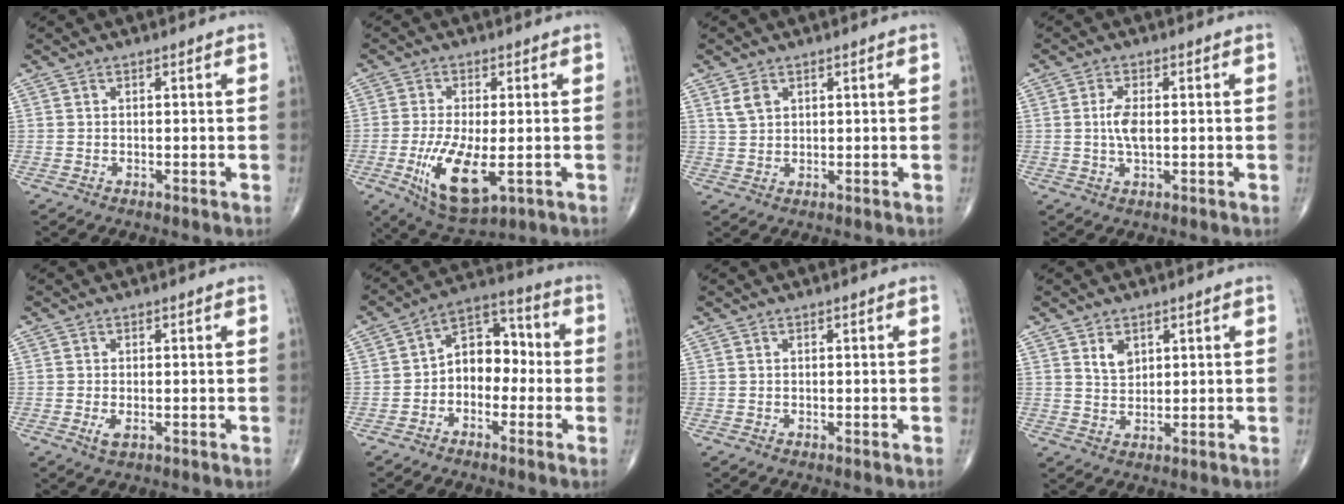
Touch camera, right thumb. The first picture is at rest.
{"total": 11.7, "force": [-2.9, 4.6, 10.4], "torque": [-0.195, -0.022, -0.039]}
{"total": 3.0, "force": [1.6, 2.0, 1.6], "torque": [-0.028, -0.003, 0.037]}
{"total": 4.1, "force": [0.1, 1.7, 3.7], "torque": [-0.079, 0.000, 0.001]}
{"total": 1.9, "force": [-0.5, 0.9, 1.6], "torque": [-0.036, -0.005, -0.009]}
{"total": 9.3, "force": [-1.4, 6.6, 6.4], "torque": [-0.063, 0.045, -0.043]}
{"total": 0.0}
{"total": 3.5, "force": [1.7, 2.3, 2.0], "torque": [-0.023, -0.014, 0.035]}